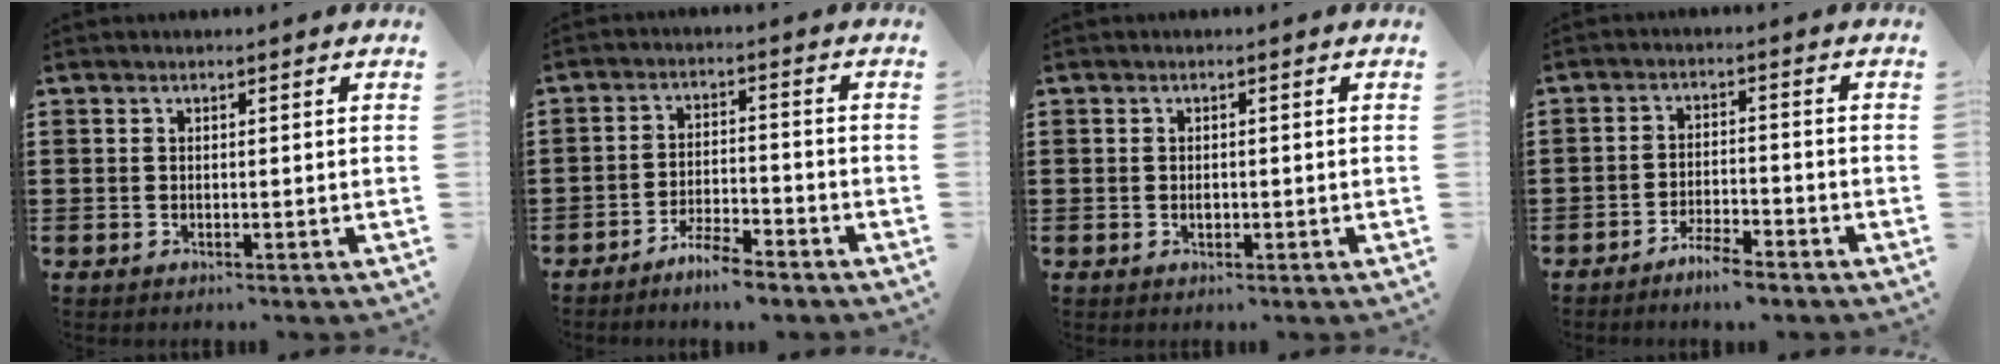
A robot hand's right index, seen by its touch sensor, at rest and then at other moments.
{"total": 4.7, "force": [-4.4, 0.4, 1.5], "torque": [-0.035, 0.004, -0.088]}
{"total": 1.0, "force": [-0.1, 0.6, 0.8], "torque": [-0.016, 0.001, -0.003]}
{"total": 3.9, "force": [-3.6, 0.4, 1.3], "torque": [-0.033, 0.003, -0.073]}